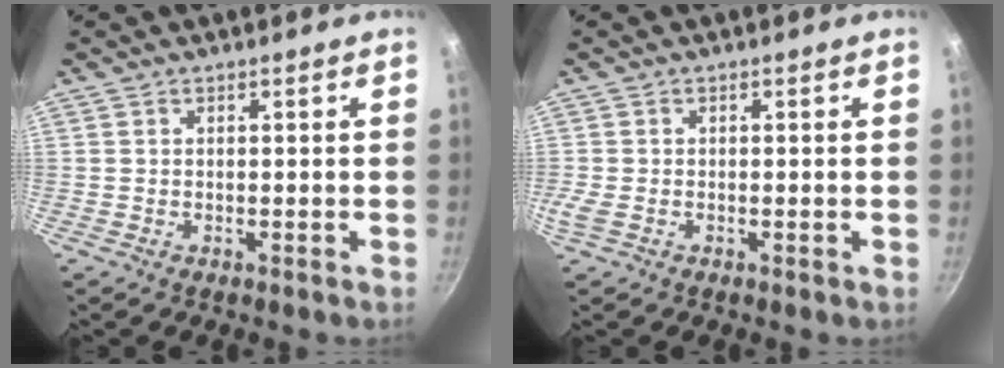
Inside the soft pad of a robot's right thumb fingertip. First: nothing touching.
{"total": 2.2, "force": [-0.6, 1.2, 1.7], "torque": [-0.041, 0.001, -0.017]}